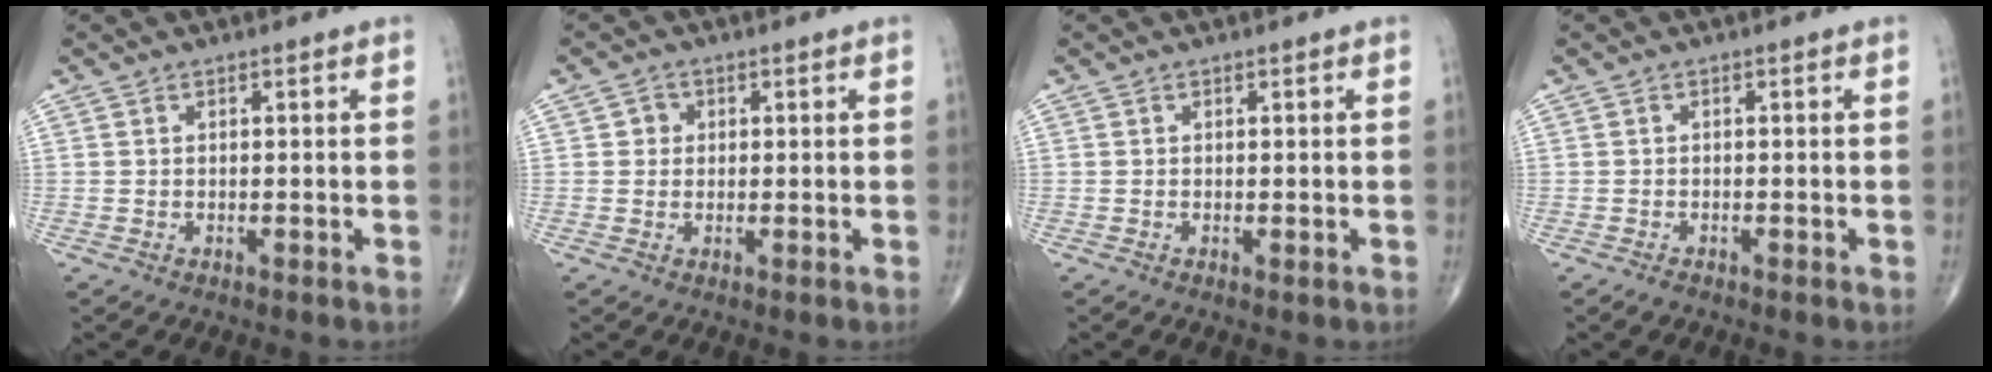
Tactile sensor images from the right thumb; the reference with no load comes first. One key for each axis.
{"total": 2.1, "fx": 0.4, "fy": 2.0, "fz": 0.6, "tx": 0.003, "ty": 0.003, "tz": 0.001}
{"total": 0.0}
{"total": 1.0, "fx": -0.7, "fy": 0.5, "fz": 0.5, "tx": -0.009, "ty": -0.002, "tz": -0.015}